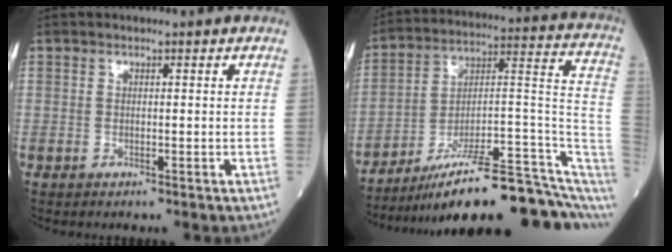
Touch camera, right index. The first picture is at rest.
{"total": 22.7, "force": [-16.2, 3.2, 15.5], "torque": [-0.153, 0.042, -0.241]}